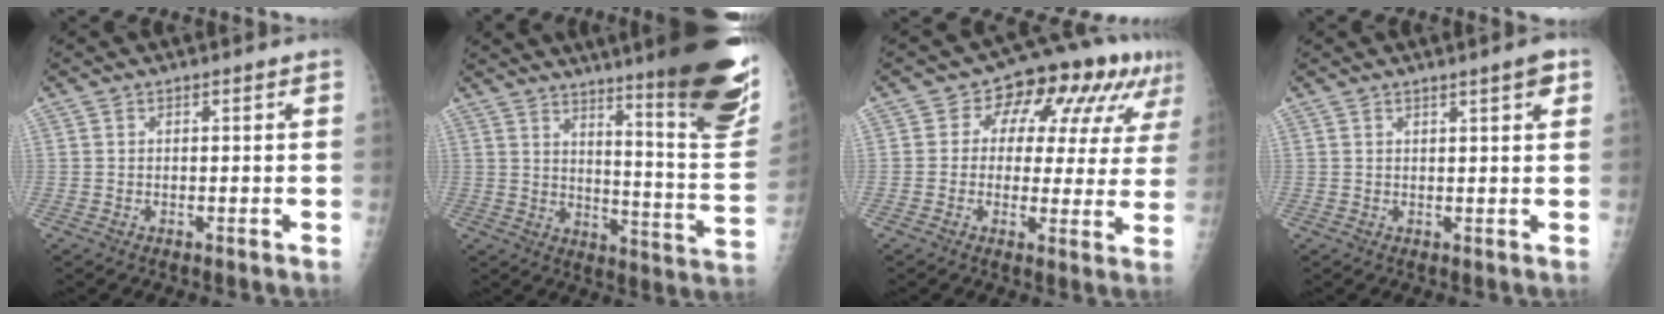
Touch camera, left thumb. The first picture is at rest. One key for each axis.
{"total": 25.3, "fx": 16.2, "fy": 3.3, "fz": 19.2, "tx": -0.228, "ty": -0.095, "tz": 0.220}
{"total": 14.5, "fx": 6.0, "fy": 8.6, "fz": 10.1, "tx": -0.083, "ty": 0.016, "tz": 0.073}
{"total": 2.9, "fx": 1.7, "fy": 0.4, "fz": 2.3, "tx": -0.027, "ty": -0.006, "tz": 0.023}